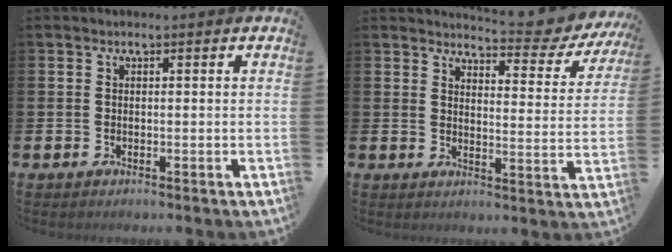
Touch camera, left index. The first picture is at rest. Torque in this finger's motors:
{"motor_torque": [0.26, -0.35, 0.50, 0.03]}